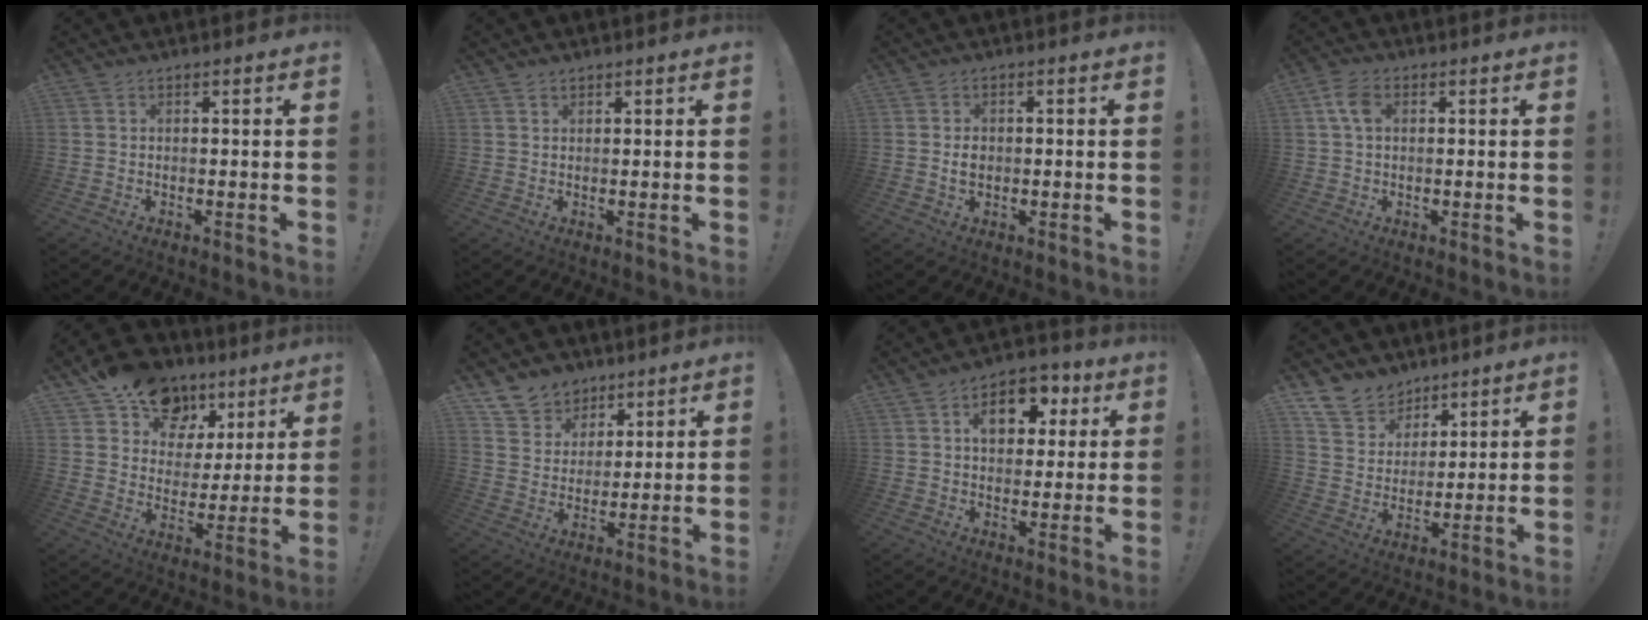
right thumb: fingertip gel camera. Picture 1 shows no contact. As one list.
[{"total": 1.3, "force": [1.1, 0.6, 0.2], "torque": [0.004, -0.006, 0.020]}, {"total": 2.8, "force": [0.0, 2.2, 1.8], "torque": [-0.008, -0.003, -0.005]}, {"total": 5.7, "force": [1.4, 3.8, 4.1], "torque": [-0.078, 0.006, 0.027]}, {"total": 16.2, "force": [11.3, 10.2, 5.6], "torque": [-0.084, -0.070, 0.208]}, {"total": 9.6, "force": [6.5, 6.9, 1.4], "torque": [-0.029, -0.050, 0.129]}, {"total": 10.8, "force": [3.7, 7.8, 6.4], "torque": [-0.079, -0.006, 0.065]}, {"total": 11.2, "force": [8.5, 7.0, 1.9], "torque": [-0.038, -0.067, 0.167]}]